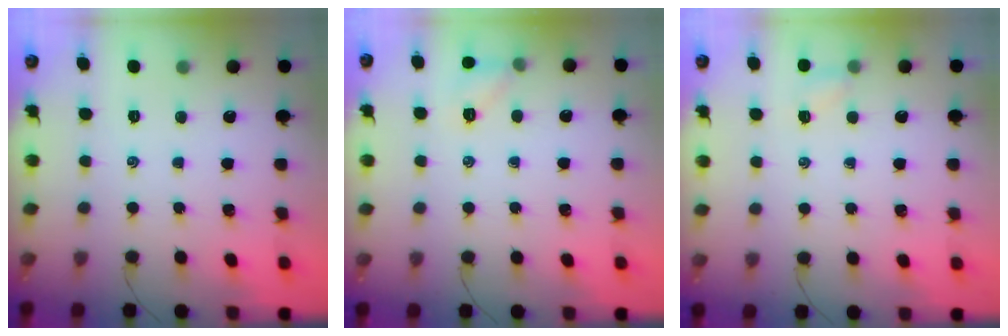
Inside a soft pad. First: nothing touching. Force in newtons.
{"total": 7.4, "press": 7.3, "slide": 1.4}
{"total": 2.5, "press": 2.3, "slide": 0.9}